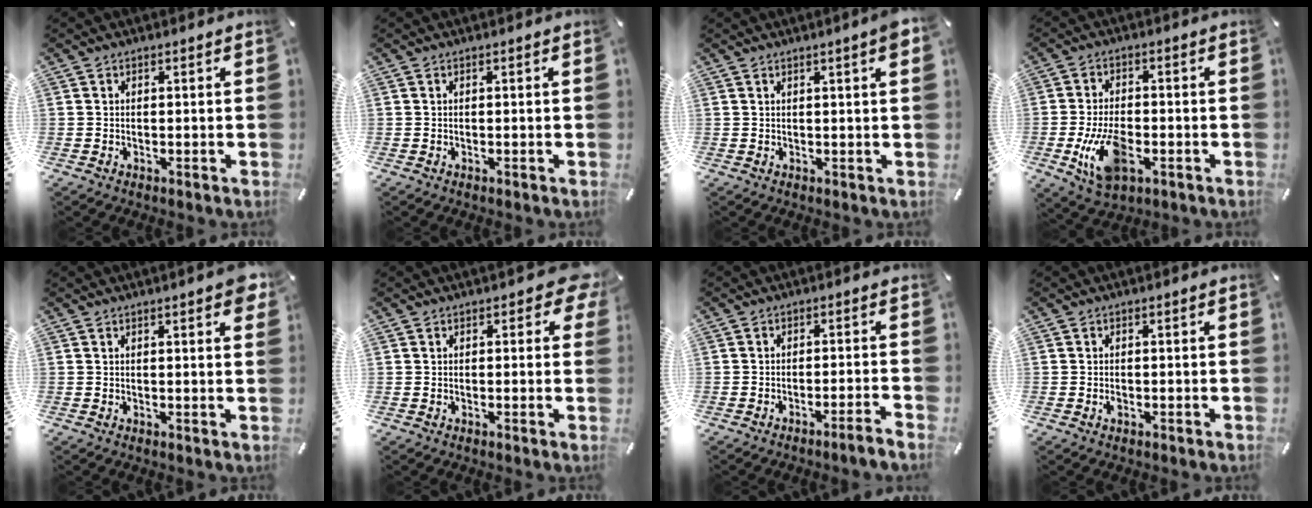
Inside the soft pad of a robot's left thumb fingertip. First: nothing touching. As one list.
[{"total": 0.0}, {"total": 3.3, "force": [1.3, 0.2, 3.0], "torque": [-0.049, -0.004, 0.020]}, {"total": 10.9, "force": [-3.2, 6.3, 8.2], "torque": [-0.172, -0.002, -0.056]}, {"total": 3.0, "force": [1.6, 0.6, 2.4], "torque": [-0.033, -0.005, 0.024]}, {"total": 4.3, "force": [2.1, 2.7, 2.6], "torque": [-0.023, -0.004, 0.034]}, {"total": 3.3, "force": [-1.9, -0.3, 2.7], "torque": [-0.041, -0.005, -0.033]}, {"total": 0.7, "force": [-0.2, 0.5, 0.5], "torque": [-0.009, 0.000, -0.004]}]